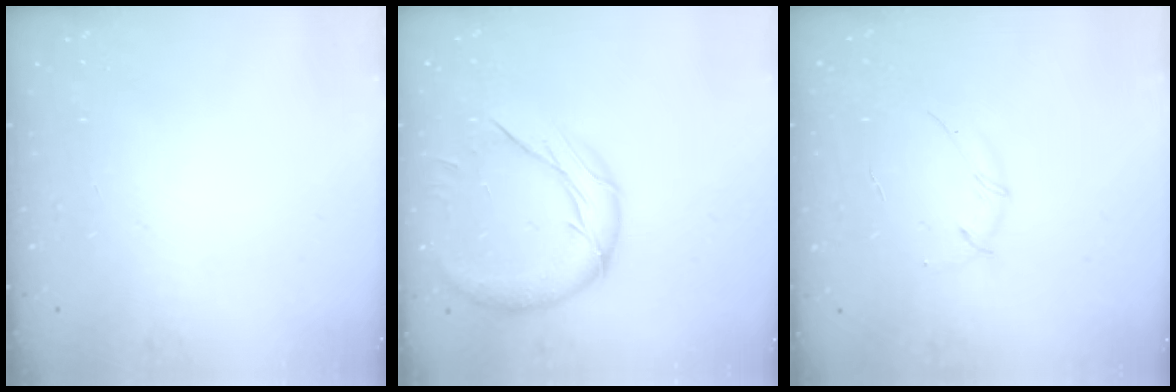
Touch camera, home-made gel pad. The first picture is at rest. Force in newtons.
{"total": 13.3, "press": 13.2, "slide": 1.0}
{"total": 3.0, "press": 2.9, "slide": 0.8}